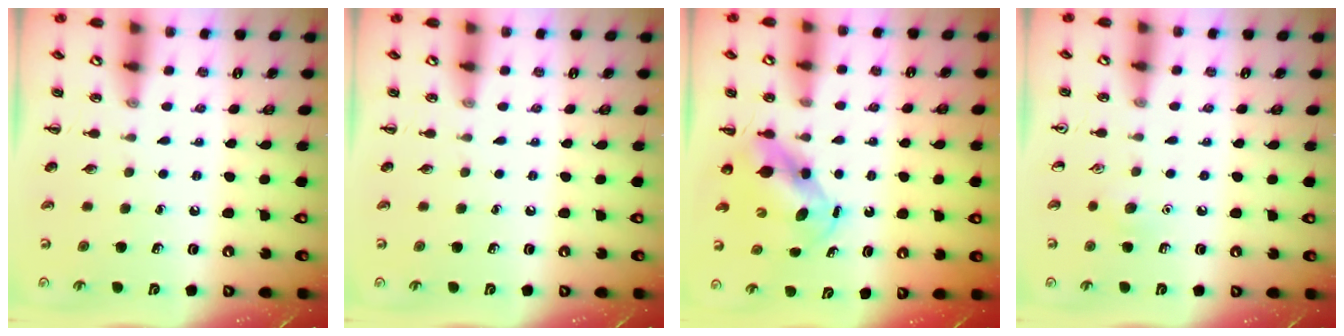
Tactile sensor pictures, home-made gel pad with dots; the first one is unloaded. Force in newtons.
{"total": 0.0}
{"total": 5.7, "press": 5.7, "slide": 1.0}
{"total": 5.3, "press": 5.0, "slide": 1.6}